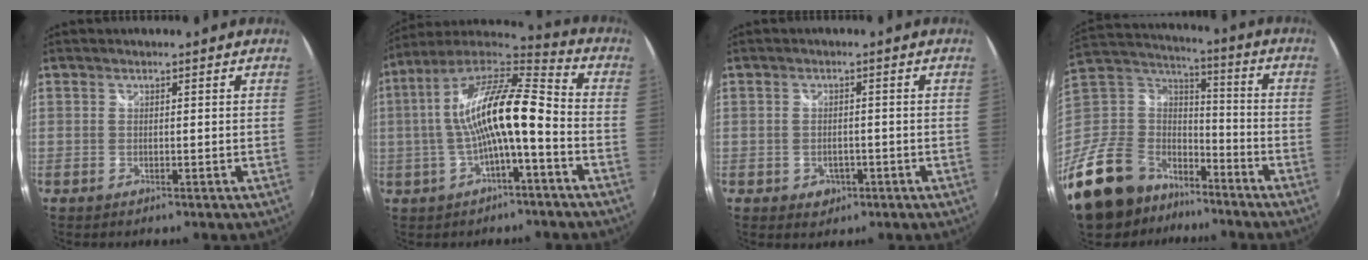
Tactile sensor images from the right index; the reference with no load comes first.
{"total": 15.8, "force": [-2.1, 3.3, 15.3], "torque": [-0.282, 0.019, -0.037]}
{"total": 3.7, "force": [-1.2, 3.0, 1.8], "torque": [-0.038, 0.000, -0.011]}
{"total": 24.4, "force": [-15.6, 15.3, 10.8], "torque": [-0.256, 0.027, -0.251]}